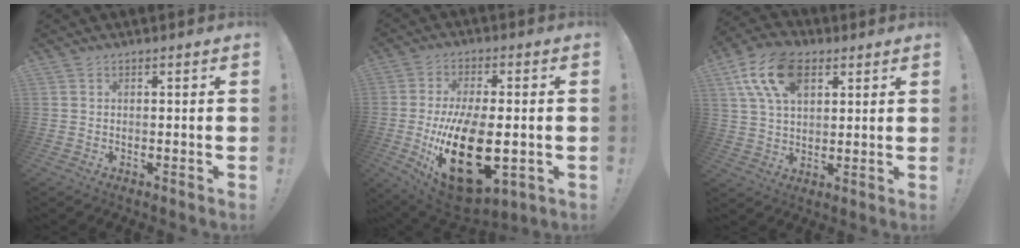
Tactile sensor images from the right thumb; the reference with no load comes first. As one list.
[{"total": 23.7, "force": [-4.1, 11.6, 20.2], "torque": [-0.369, -0.004, -0.052]}, {"total": 15.4, "force": [7.0, 9.1, 10.3], "torque": [-0.186, -0.015, 0.128]}]